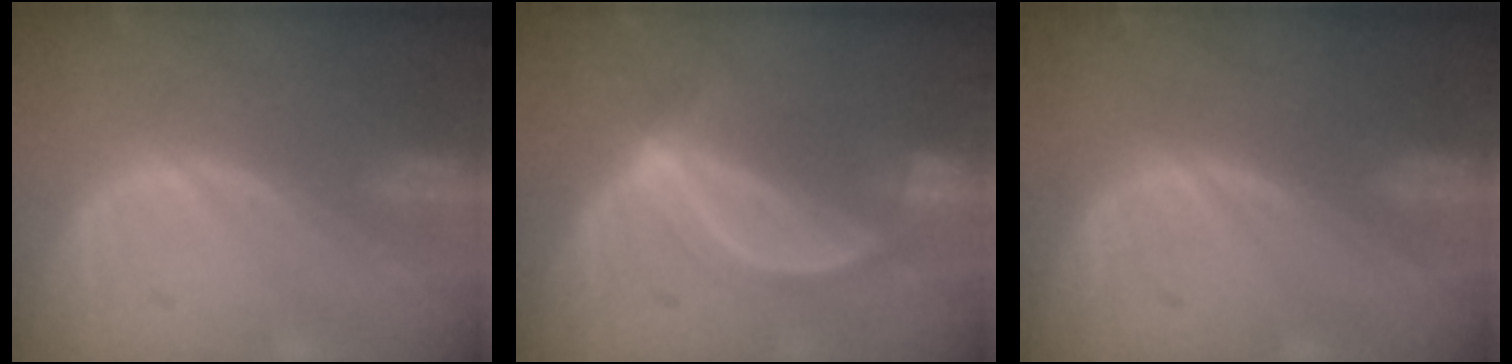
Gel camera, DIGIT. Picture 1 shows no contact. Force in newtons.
{"total": 5.1, "press": 4.7, "slide": 2.0}
{"total": 0.0}